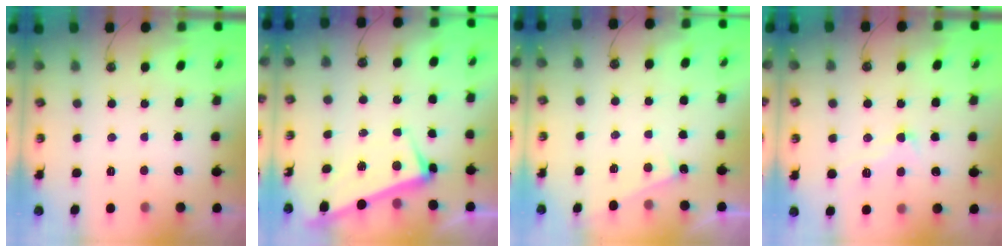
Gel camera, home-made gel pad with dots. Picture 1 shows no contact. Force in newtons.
{"total": 3.3, "press": 3.1, "slide": 0.9}
{"total": 7.3, "press": 7.3, "slide": 0.3}
{"total": 2.2, "press": 2.0, "slide": 1.0}